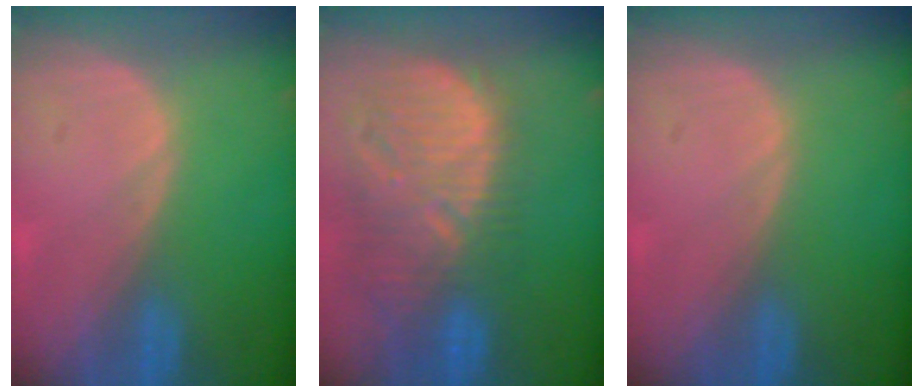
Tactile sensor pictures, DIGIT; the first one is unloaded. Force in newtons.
{"total": 12.9, "press": 11.3, "slide": 6.3}
{"total": 0.0}